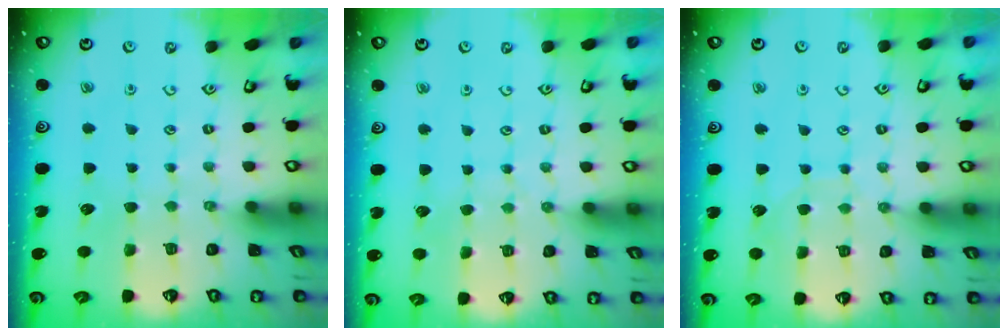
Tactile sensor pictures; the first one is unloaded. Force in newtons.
{"total": 3.8, "press": 3.7, "slide": 0.3}
{"total": 6.7, "press": 6.7, "slide": 0.2}